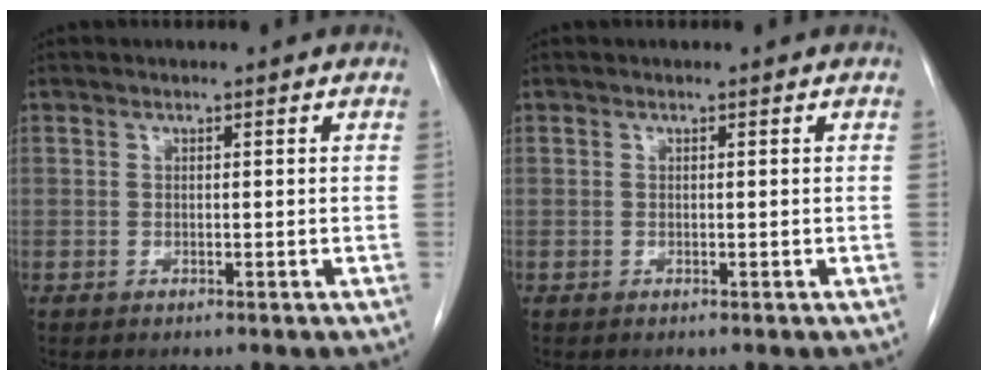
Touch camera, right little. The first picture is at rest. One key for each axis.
{"total": 0.0}